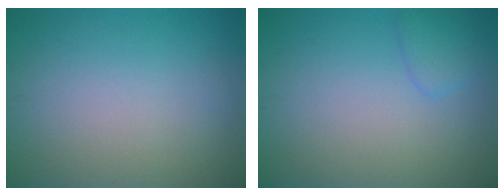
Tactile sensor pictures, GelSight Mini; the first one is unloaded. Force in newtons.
{"total": 1.5, "press": 1.5, "slide": 0.0}